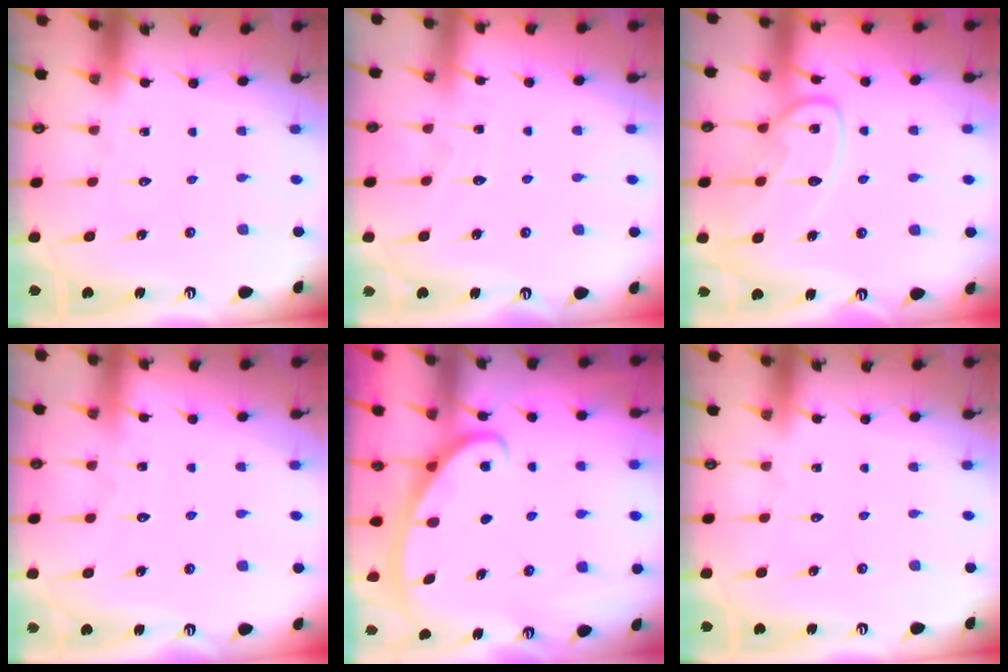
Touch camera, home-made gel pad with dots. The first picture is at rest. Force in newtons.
{"total": 2.5, "press": 2.5, "slide": 0.4}
{"total": 12.4, "press": 12.4, "slide": 1.0}
{"total": 2.1, "press": 2.1, "slide": 0.3}
{"total": 3.0, "press": 2.9, "slide": 0.4}
{"total": 0.0}